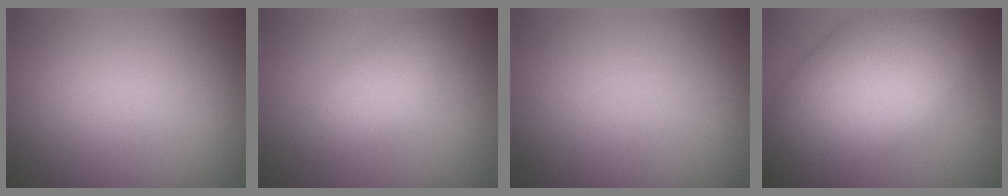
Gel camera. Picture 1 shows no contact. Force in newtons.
{"total": 2.3, "press": 2.3, "slide": 0.2}
{"total": 0.0}
{"total": 12.9, "press": 12.9, "slide": 0.5}